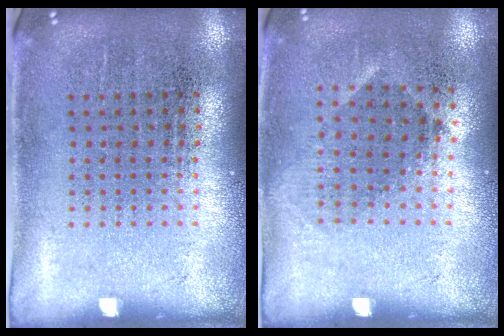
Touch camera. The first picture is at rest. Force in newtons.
{"total": 0.9, "press": 0.7, "slide": 0.6}